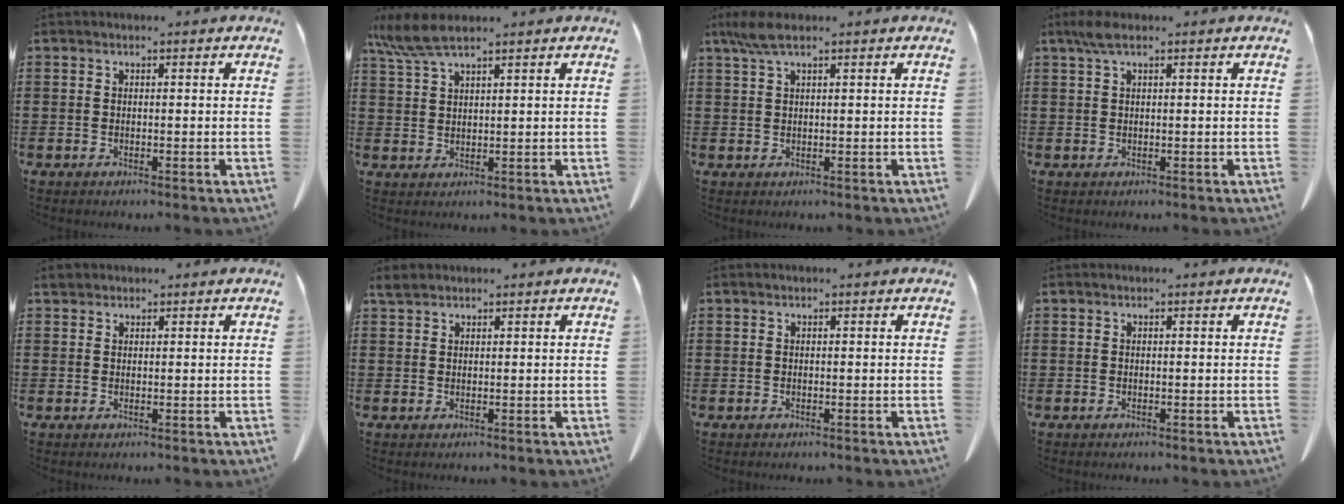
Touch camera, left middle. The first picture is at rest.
{"total": 5.6, "force": [4.2, 0.9, 3.7], "torque": [-0.088, -0.006, 0.074]}
{"total": 3.5, "force": [1.9, 0.8, 2.8], "torque": [-0.059, 0.001, 0.036]}
{"total": 2.5, "force": [1.2, 0.7, 2.1], "torque": [-0.045, 0.003, 0.021]}
{"total": 1.4, "force": [1.2, 0.6, 0.3], "torque": [-0.011, 0.003, 0.024]}
{"total": 1.7, "force": [1.5, 0.5, 0.6], "torque": [-0.017, 0.002, 0.030]}
{"total": 0.0}
{"total": 0.0}